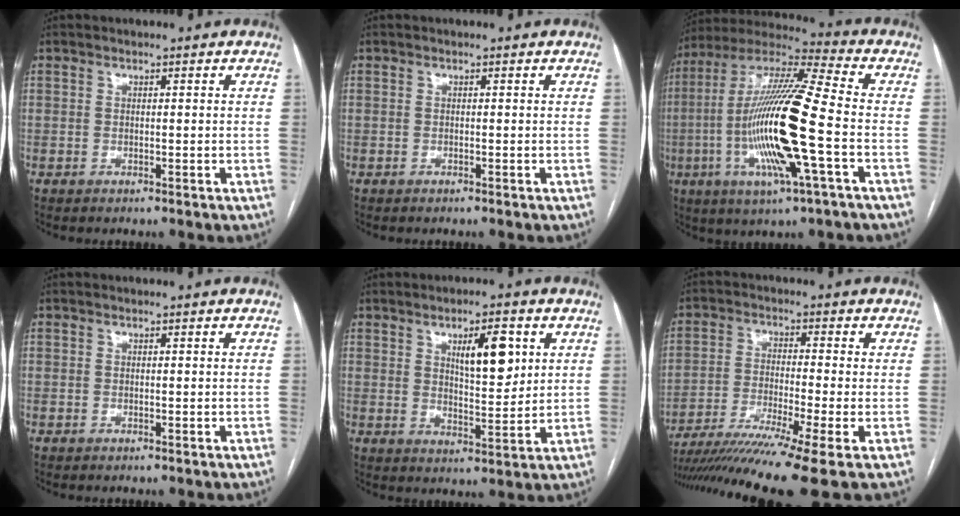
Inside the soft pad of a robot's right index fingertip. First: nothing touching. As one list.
[{"total": 0.0}, {"total": 19.7, "force": [-4.0, 0.9, 19.3], "torque": [-0.392, -0.010, -0.080]}, {"total": 0.0}, {"total": 8.1, "force": [3.3, 2.4, 7.0], "torque": [-0.112, 0.000, 0.057]}, {"total": 14.0, "force": [-10.3, -1.9, 9.2], "torque": [-0.158, -0.032, -0.170]}]